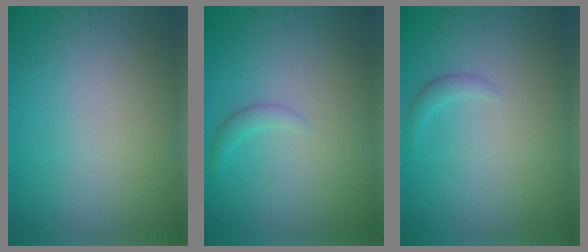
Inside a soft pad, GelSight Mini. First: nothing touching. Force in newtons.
{"total": 1.1, "press": 1.1, "slide": 0.1}
{"total": 1.0, "press": 1.0, "slide": 0.0}